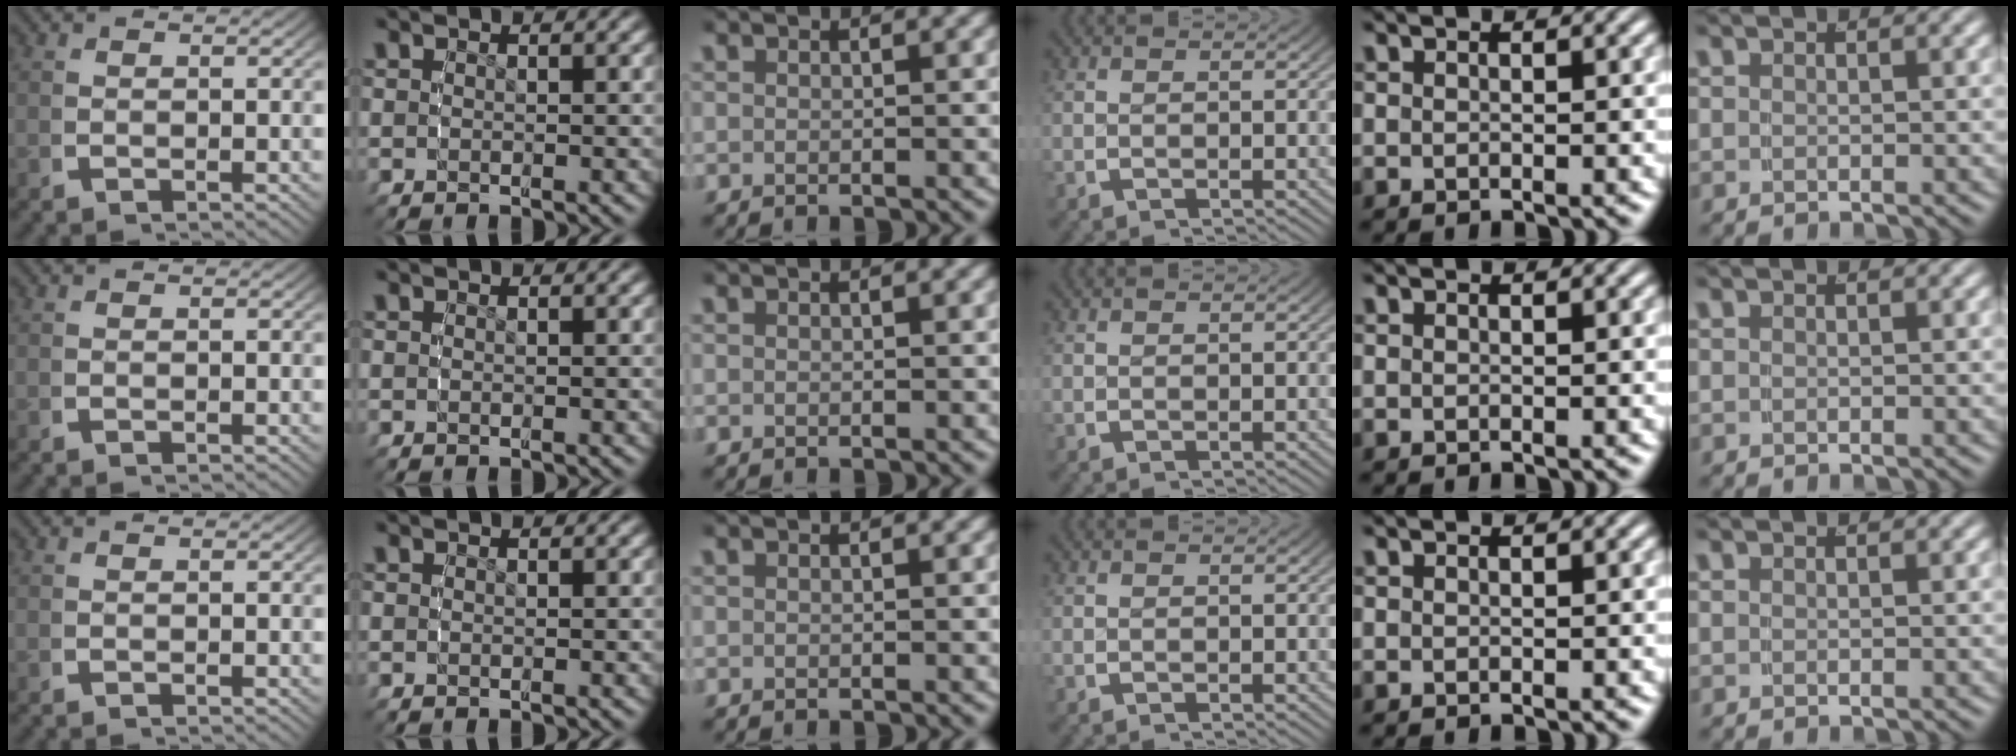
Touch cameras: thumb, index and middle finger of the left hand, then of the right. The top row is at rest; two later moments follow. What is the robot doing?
{"motion": "reach", "object": "shorts"}